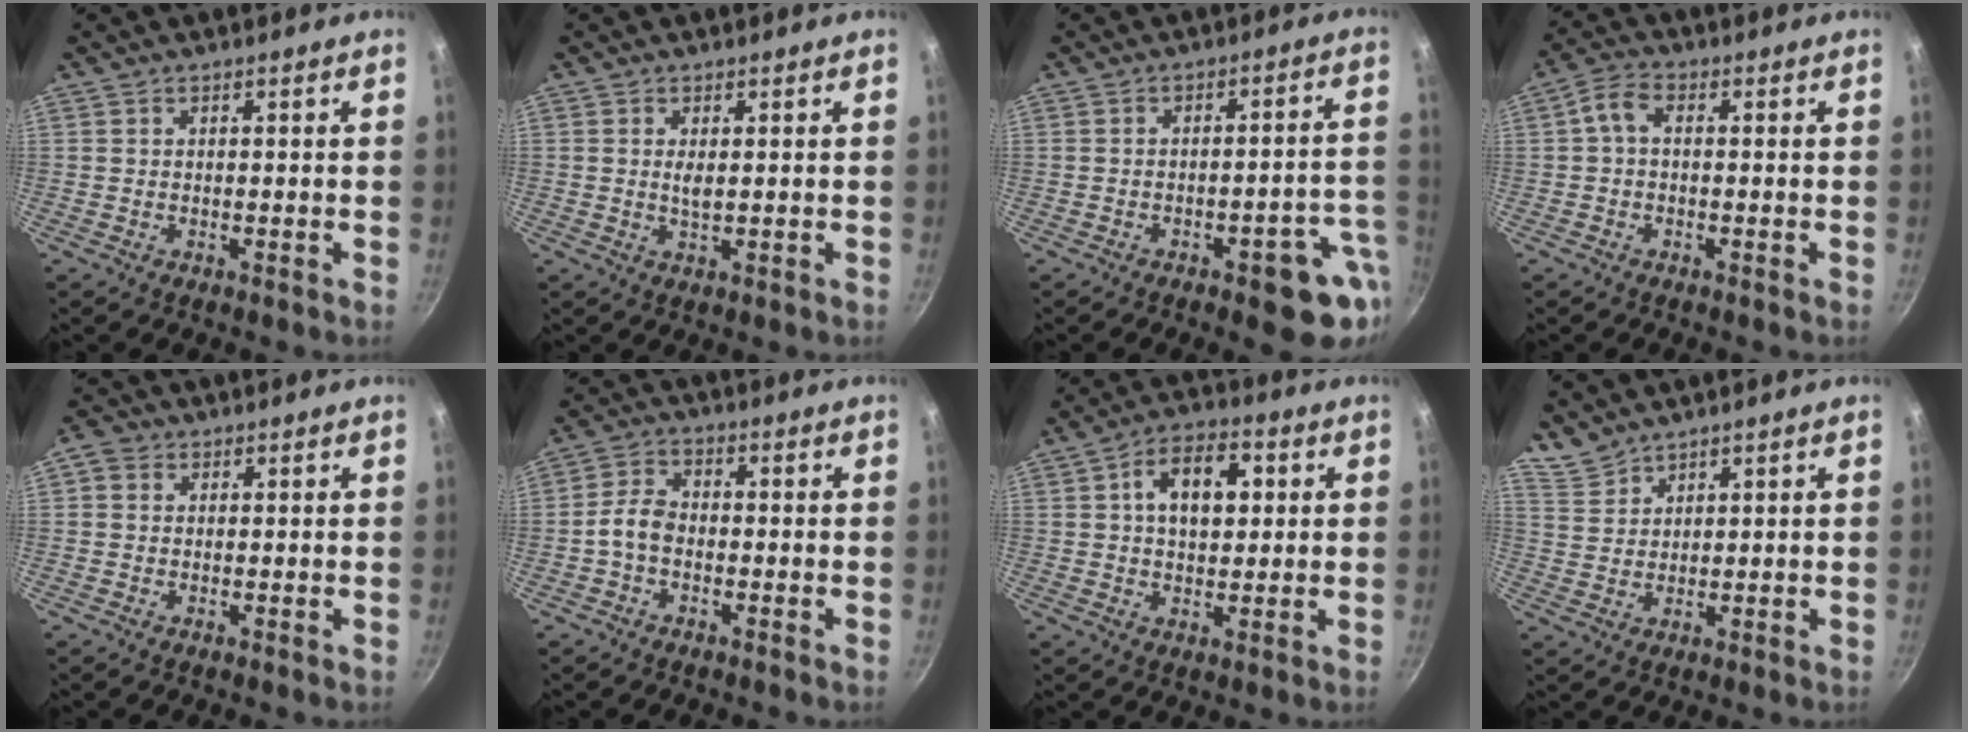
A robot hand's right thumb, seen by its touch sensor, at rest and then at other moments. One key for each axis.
{"total": 2.5, "fx": 0.4, "fy": 0.9, "fz": 2.3, "tx": -0.045, "ty": -0.004, "tz": 0.009}
{"total": 10.5, "fx": -4.2, "fy": 4.0, "fz": 8.7, "tx": -0.067, "ty": 0.041, "tz": -0.047}
{"total": 3.9, "fx": -0.1, "fy": 2.6, "fz": 2.9, "tx": -0.064, "ty": 0.019, "tz": -0.011}
{"total": 2.7, "fx": 0.6, "fy": 2.4, "fz": 1.0, "tx": -0.012, "ty": 0.004, "tz": 0.003}
{"total": 4.8, "fx": -1.4, "fy": 3.3, "fz": 3.2, "tx": -0.058, "ty": 0.027, "tz": -0.037}
{"total": 10.4, "fx": 2.2, "fy": 6.5, "fz": 7.8, "tx": -0.100, "ty": 0.009, "tz": 0.028}
{"total": 4.0, "fx": 3.7, "fy": 1.5, "fz": 0.2, "tx": -0.006, "ty": 0.000, "tz": 0.086}